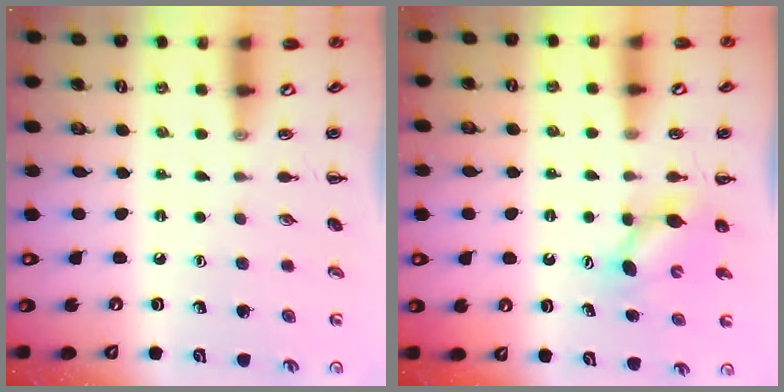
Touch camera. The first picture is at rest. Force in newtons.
{"total": 5.1, "press": 5.1, "slide": 0.6}